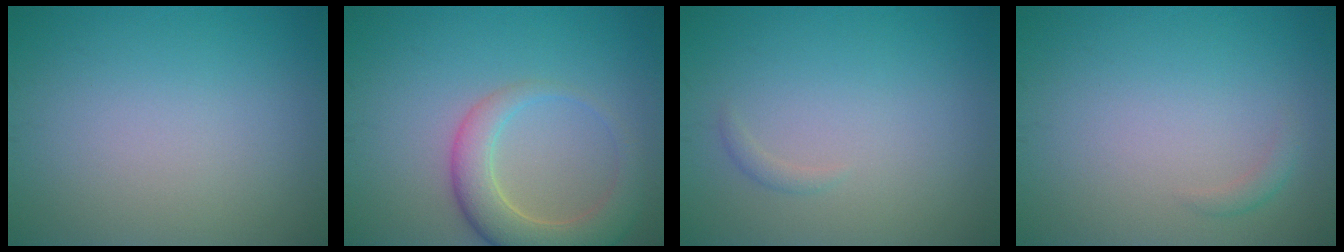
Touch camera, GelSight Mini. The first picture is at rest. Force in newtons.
{"total": 5.4, "press": 5.3, "slide": 0.8}
{"total": 0.7, "press": 0.7, "slide": 0.0}
{"total": 0.9, "press": 0.9, "slide": 0.0}